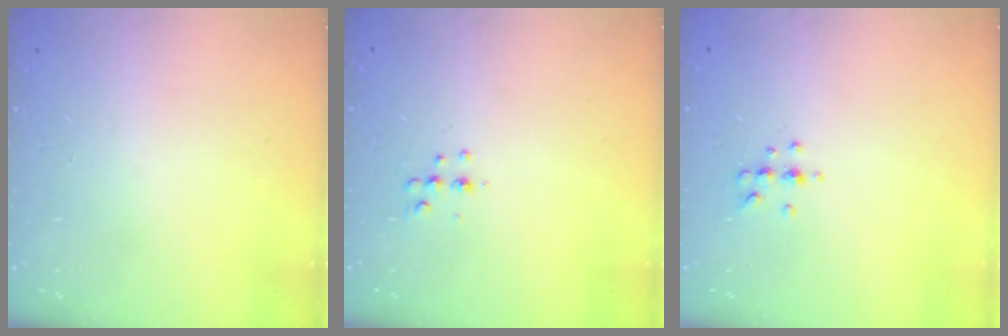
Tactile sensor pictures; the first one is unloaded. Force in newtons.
{"total": 5.2, "press": 5.0, "slide": 1.1}
{"total": 4.7, "press": 4.6, "slide": 1.1}